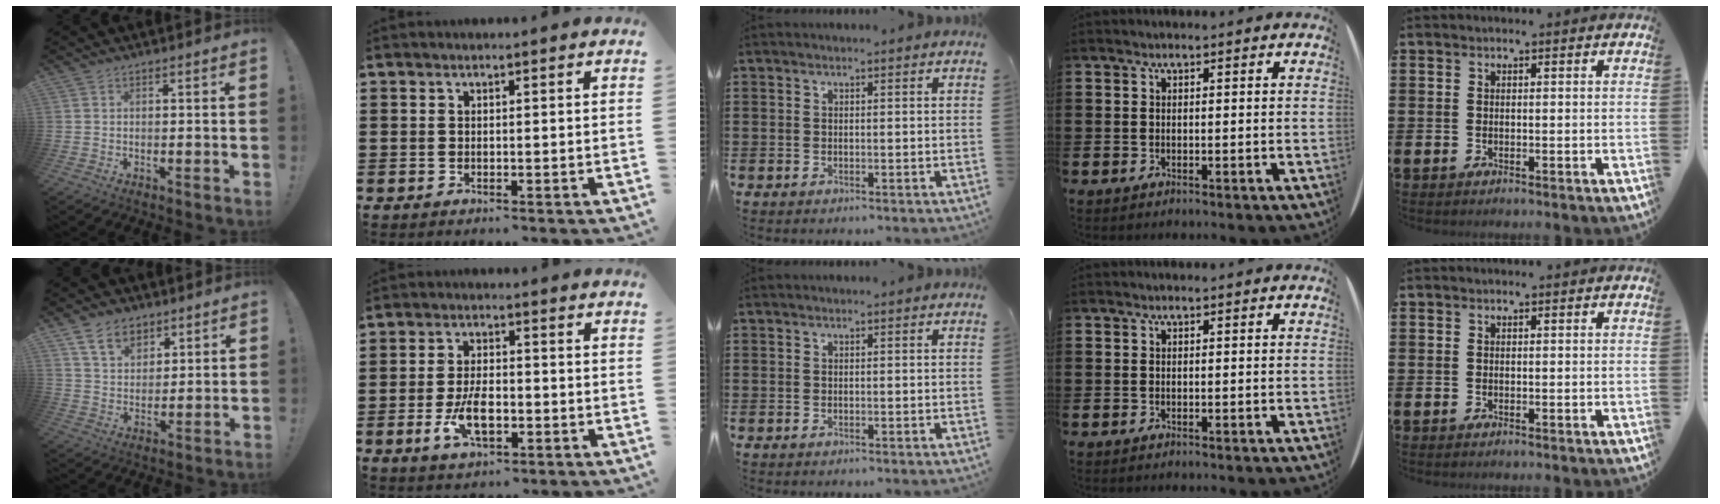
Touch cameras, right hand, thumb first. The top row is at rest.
{"thumb": {"total": 9.9, "force": [6.4, 6.3, 4.2], "torque": [-0.072, -0.028, 0.124]}, "index": {"total": 6.4, "force": [-1.9, 3.0, 5.3], "torque": [-0.115, -0.001, -0.037]}}